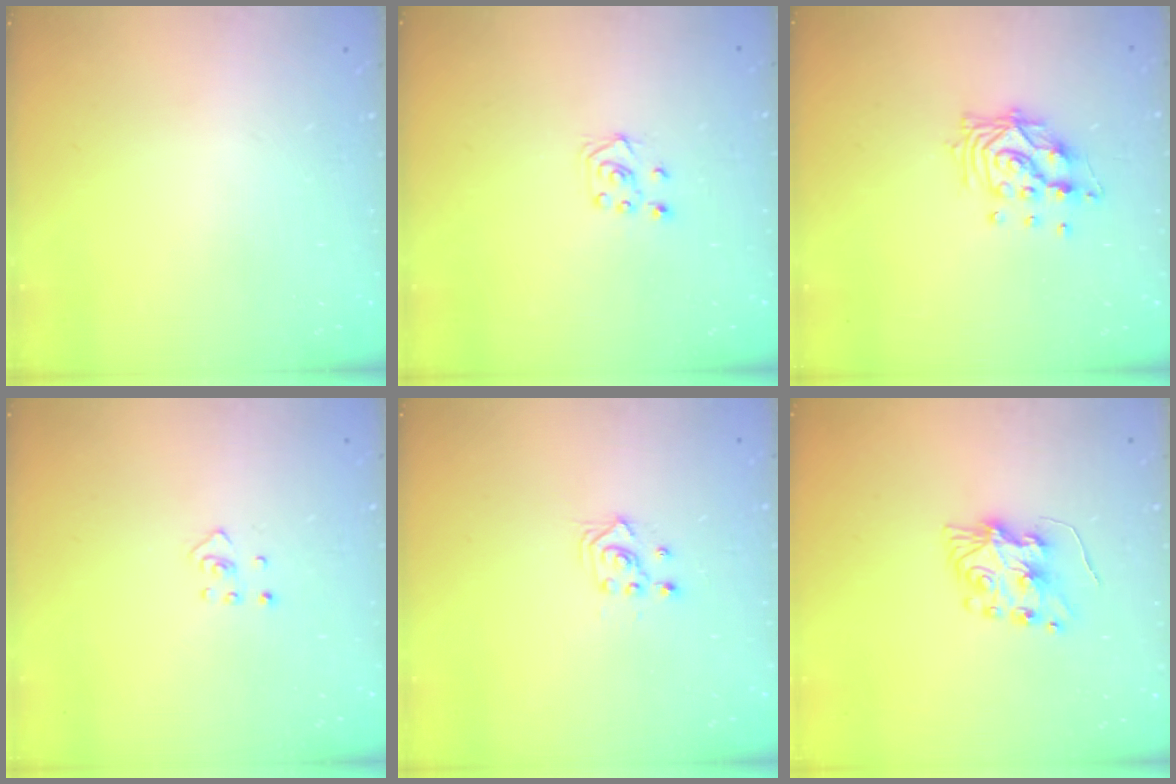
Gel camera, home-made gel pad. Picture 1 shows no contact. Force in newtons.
{"total": 5.1, "press": 5.1, "slide": 0.5}
{"total": 10.8, "press": 10.8, "slide": 0.7}
{"total": 2.4, "press": 2.3, "slide": 0.4}
{"total": 2.9, "press": 2.9, "slide": 0.2}
{"total": 7.8, "press": 7.8, "slide": 0.7}